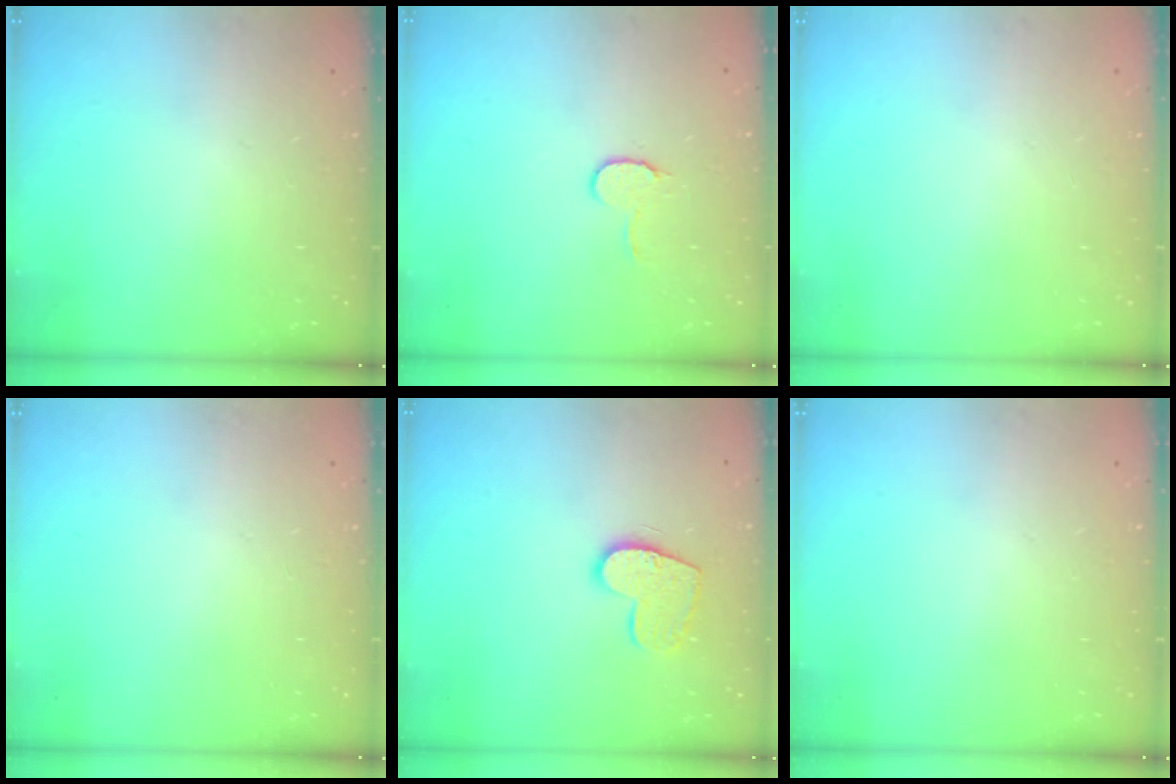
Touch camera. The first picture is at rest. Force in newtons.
{"total": 5.9, "press": 5.9, "slide": 0.5}
{"total": 0.0}
{"total": 0.0}
{"total": 11.4, "press": 11.3, "slide": 0.6}
{"total": 0.0}